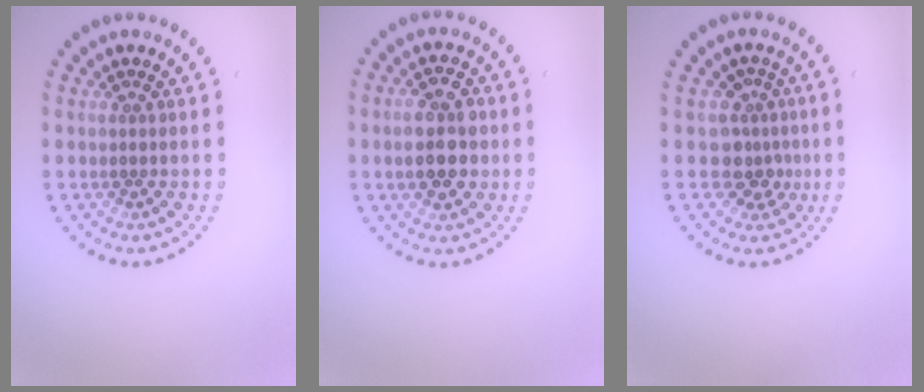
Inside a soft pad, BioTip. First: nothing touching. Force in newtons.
{"total": 4.6, "press": 4.6, "slide": 0.1}
{"total": 2.7, "press": 2.0, "slide": 1.9}